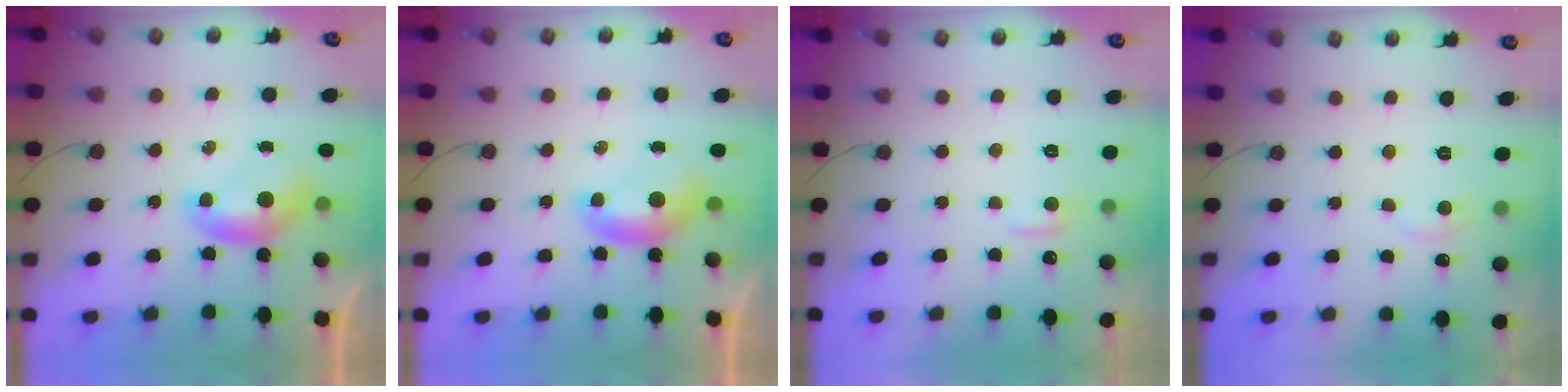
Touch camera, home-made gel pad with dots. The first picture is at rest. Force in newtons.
{"total": 0.0}
{"total": 1.0, "press": 0.7, "slide": 0.7}
{"total": 1.8, "press": 1.7, "slide": 0.6}